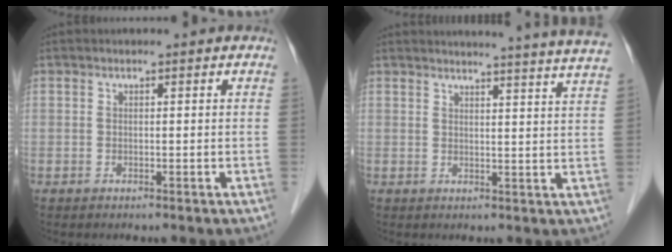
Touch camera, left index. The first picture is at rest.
{"total": 15.2, "force": [14.6, -1.8, 3.9], "torque": [-0.055, -0.076, 0.151]}